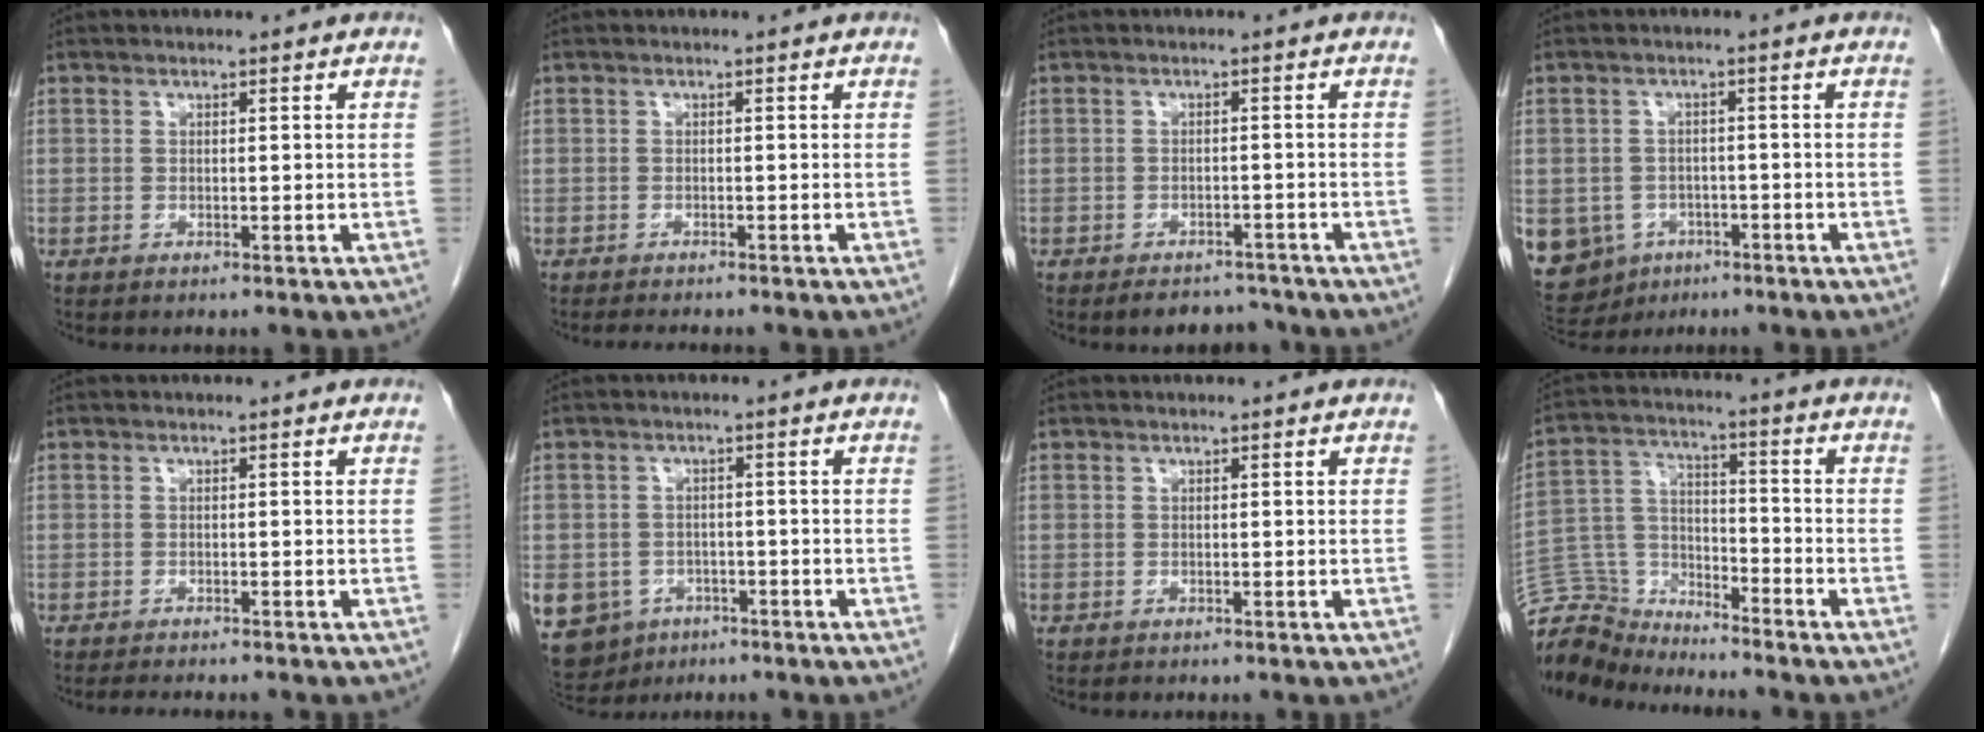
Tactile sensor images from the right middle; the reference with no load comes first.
{"total": 3.4, "force": [-3.0, 0.4, 1.4], "torque": [-0.020, -0.006, -0.039]}
{"total": 4.0, "force": [-3.7, 1.4, 0.5], "torque": [0.002, -0.002, -0.052]}
{"total": 12.0, "force": [-5.1, 10.2, 3.5], "torque": [-0.107, 0.003, -0.061]}
{"total": 3.5, "force": [-3.1, 0.5, 1.6], "torque": [-0.022, -0.006, -0.040]}
{"total": 10.6, "force": [-5.3, 8.7, 2.9], "torque": [-0.084, -0.001, -0.068]}
{"total": 0.0}
{"total": 10.1, "force": [-10.0, 1.4, 0.1], "torque": [-0.009, 0.024, -0.196]}